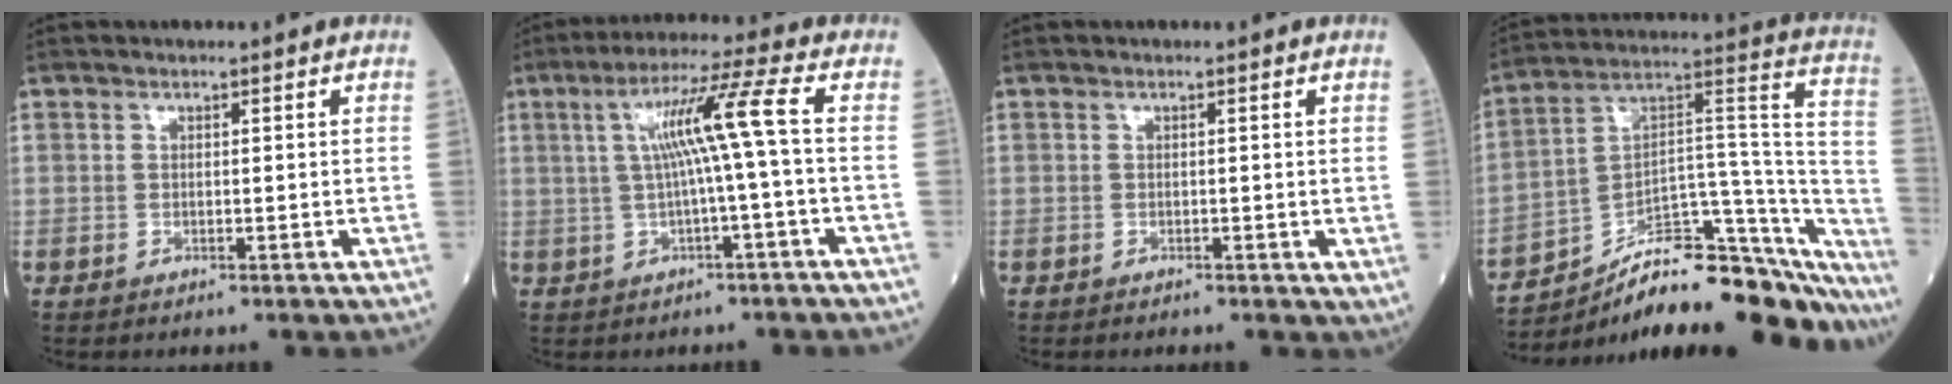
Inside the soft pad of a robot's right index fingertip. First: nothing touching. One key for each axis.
{"total": 8.4, "fx": 0.4, "fy": -1.4, "fz": 8.3, "tx": -0.148, "ty": 0.022, "tz": 0.015}
{"total": 0.5, "fx": -0.2, "fy": 0.4, "fz": 0.2, "tx": -0.002, "ty": 0.001, "tz": -0.005}
{"total": 28.3, "fx": -22.7, "fy": 7.2, "fz": 15.4, "tx": -0.167, "ty": 0.035, "tz": -0.332}